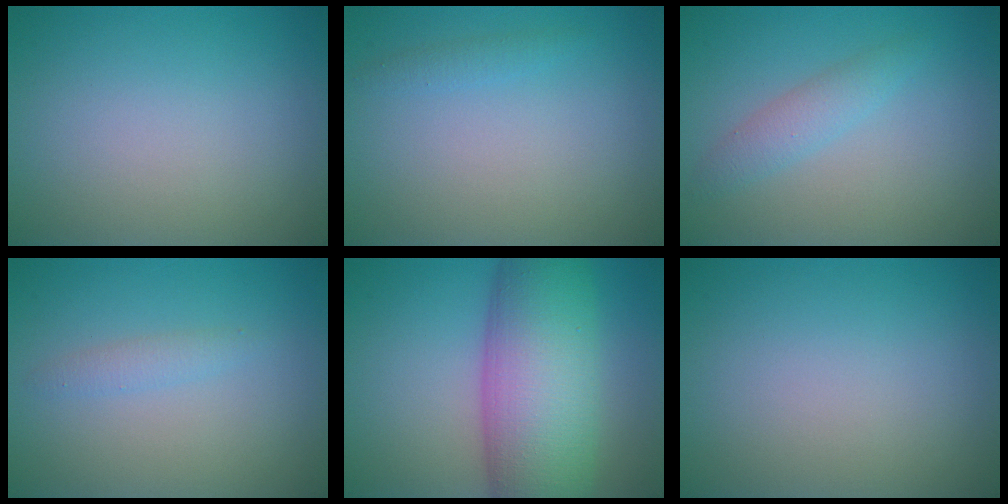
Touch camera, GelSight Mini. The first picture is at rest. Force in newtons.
{"total": 0.9, "press": 0.9, "slide": 0.0}
{"total": 2.0, "press": 2.0, "slide": 0.0}
{"total": 1.2, "press": 1.2, "slide": 0.0}
{"total": 11.9, "press": 11.9, "slide": 0.5}
{"total": 0.0}